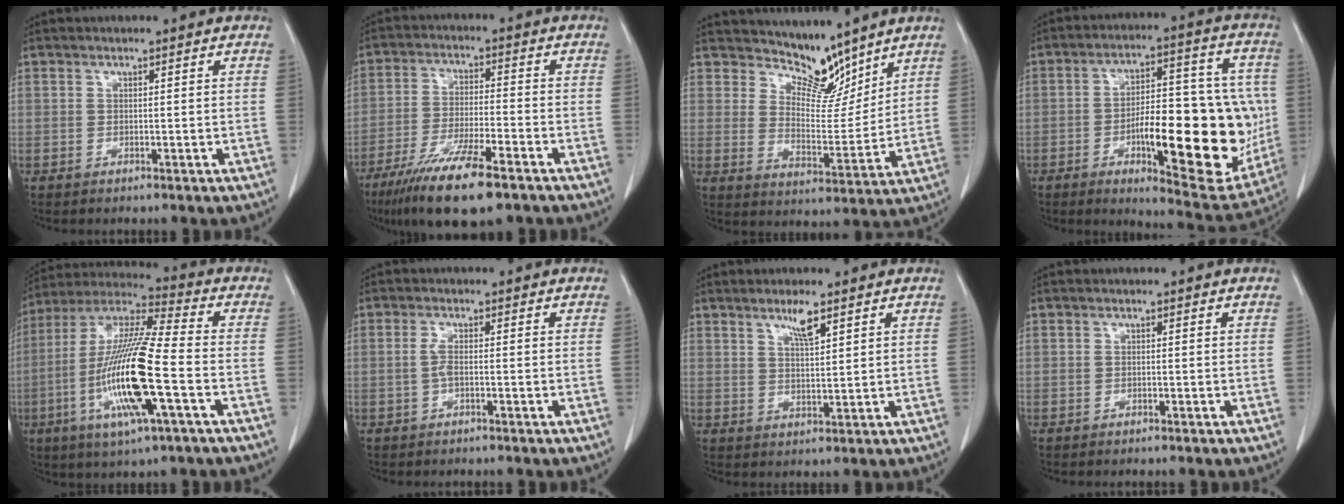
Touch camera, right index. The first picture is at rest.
{"total": 13.0, "force": [-8.7, 2.0, 9.5], "torque": [-0.173, -0.031, -0.147]}
{"total": 7.5, "force": [6.9, 2.6, 1.6], "torque": [-0.022, -0.011, 0.127]}
{"total": 22.0, "force": [-4.2, 6.6, 20.6], "torque": [-0.244, 0.015, -0.043]}
{"total": 18.3, "force": [-4.7, 1.4, 17.6], "torque": [-0.363, -0.015, -0.091]}
{"total": 1.7, "force": [-0.3, 0.2, 1.7], "torque": [-0.036, 0.001, -0.008]}
{"total": 3.8, "force": [2.6, 0.3, 2.7], "torque": [-0.050, -0.004, 0.048]}
{"total": 0.0}